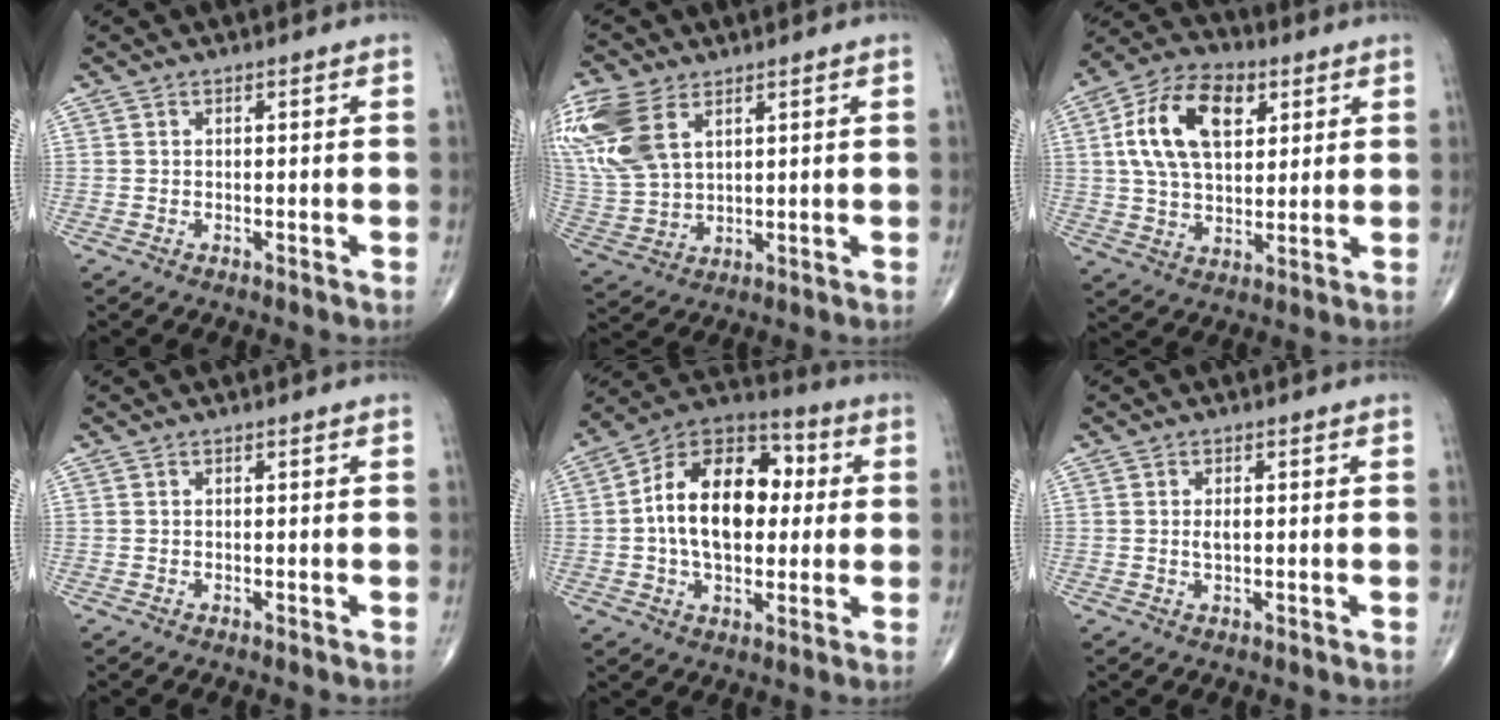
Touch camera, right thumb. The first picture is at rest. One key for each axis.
{"total": 16.3, "fx": 7.3, "fy": 9.8, "fz": 10.8, "tx": -0.262, "ty": -0.010, "tz": 0.151}
{"total": 15.8, "fx": 4.7, "fy": 9.5, "fz": 11.8, "tx": -0.197, "ty": 0.003, "tz": 0.083}
{"total": 0.0}
{"total": 19.2, "fx": 1.4, "fy": 12.0, "fz": 14.9, "tx": -0.217, "ty": 0.028, "tz": 0.016}
{"total": 2.0, "fx": 0.1, "fy": 1.0, "fz": 1.7, "tx": -0.031, "ty": 0.000, "tz": 0.003}